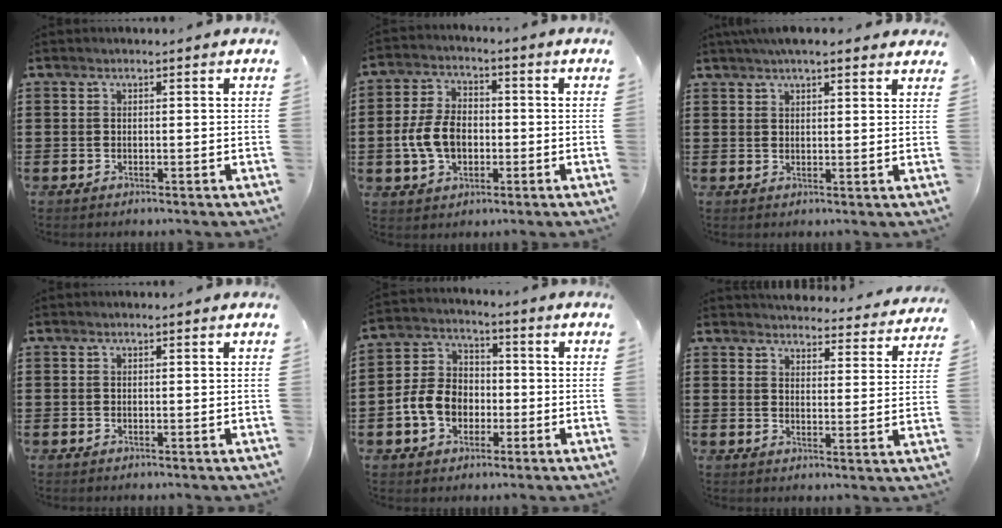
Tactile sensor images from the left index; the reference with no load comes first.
{"total": 7.6, "force": [-1.4, 5.1, 5.4], "torque": [-0.134, 0.004, -0.034]}
{"total": 4.1, "force": [3.4, 0.7, 2.1], "torque": [-0.048, 0.001, 0.063]}
{"total": 0.0}
{"total": 7.6, "force": [-2.3, 6.1, 4.0], "torque": [-0.105, 0.015, -0.047]}
{"total": 4.1, "force": [4.0, 0.2, 0.2], "torque": [-0.014, -0.030, 0.068]}